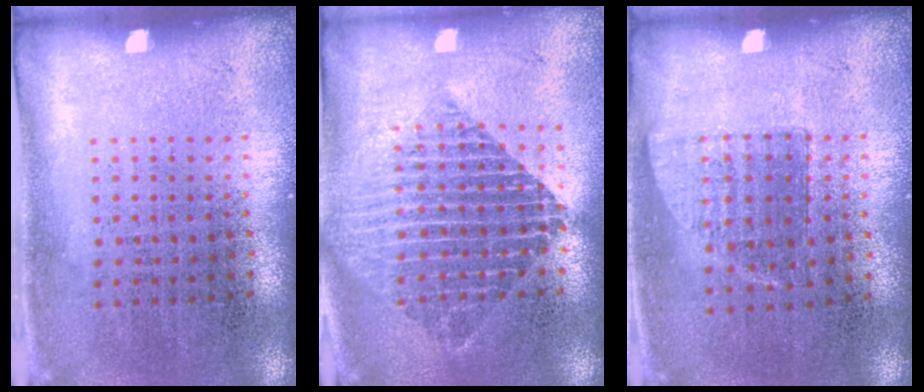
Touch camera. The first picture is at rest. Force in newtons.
{"total": 2.0, "press": 1.6, "slide": 1.2}
{"total": 0.7, "press": 0.7, "slide": 0.3}